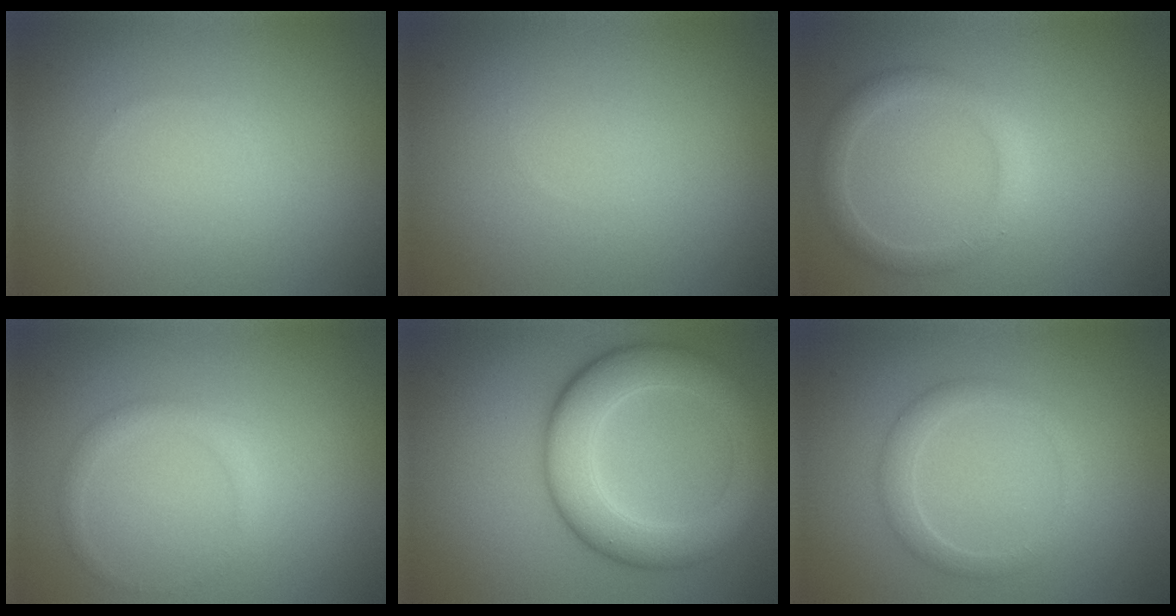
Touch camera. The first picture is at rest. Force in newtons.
{"total": 0.0}
{"total": 2.3, "press": 2.3, "slide": 0.1}
{"total": 1.3, "press": 1.3, "slide": 0.1}
{"total": 7.3, "press": 7.3, "slide": 0.1}
{"total": 2.0, "press": 2.0, "slide": 0.1}